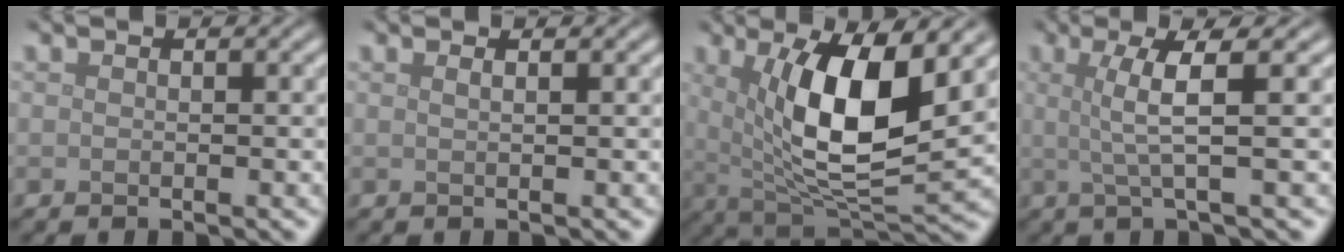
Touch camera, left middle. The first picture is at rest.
{"total": 1.0, "force": [0.5, 0.4, 0.8], "torque": [-0.005, 0.000, 0.001]}
{"total": 9.6, "force": [2.4, 3.2, 8.8], "torque": [-0.152, -0.014, 0.046]}
{"total": 3.9, "force": [0.7, 0.6, 3.8], "torque": [-0.069, 0.002, 0.013]}